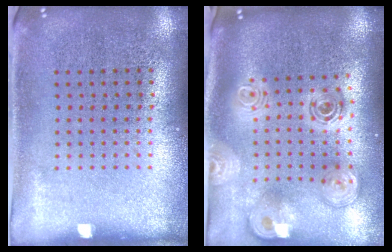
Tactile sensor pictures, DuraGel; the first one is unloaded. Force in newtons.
{"total": 2.8, "press": 2.0, "slide": 2.0}